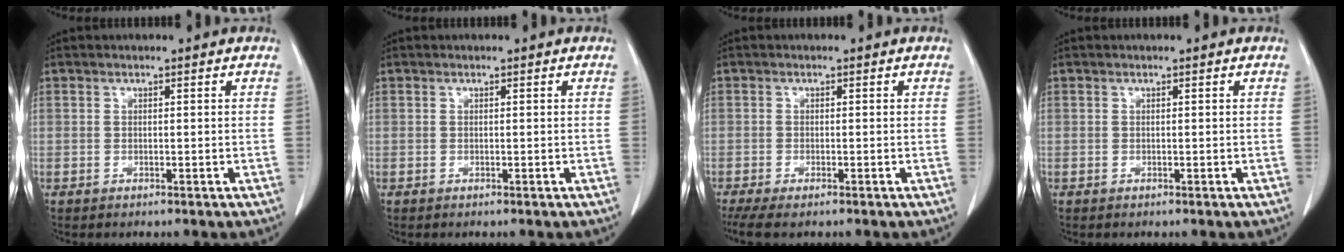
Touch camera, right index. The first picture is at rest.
{"total": 0.0}
{"total": 5.3, "force": [-4.0, 1.2, 3.3], "torque": [-0.057, -0.011, -0.066]}
{"total": 0.0}